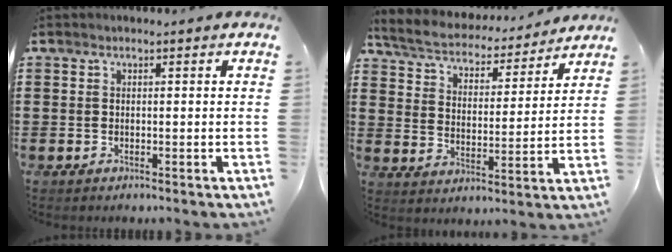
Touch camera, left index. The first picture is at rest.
{"total": 5.0, "force": [4.8, 0.6, 1.2], "torque": [-0.049, -0.034, 0.078]}